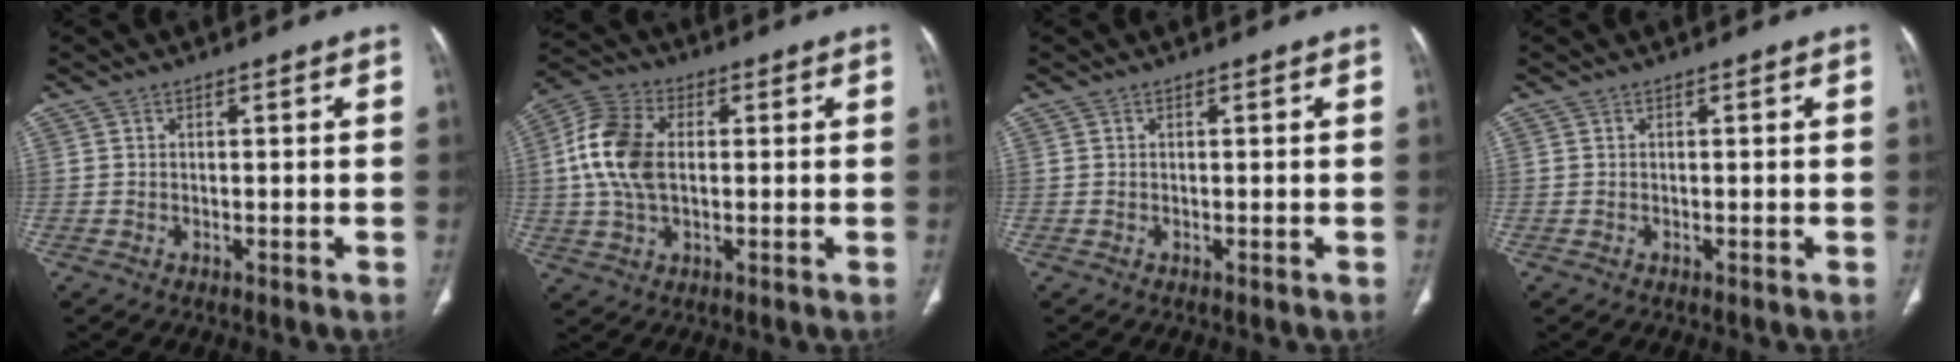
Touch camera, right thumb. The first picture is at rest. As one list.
[{"total": 11.9, "force": [1.1, 7.5, 9.2], "torque": [-0.193, 0.016, 0.016]}, {"total": 0.0}, {"total": 0.0}]